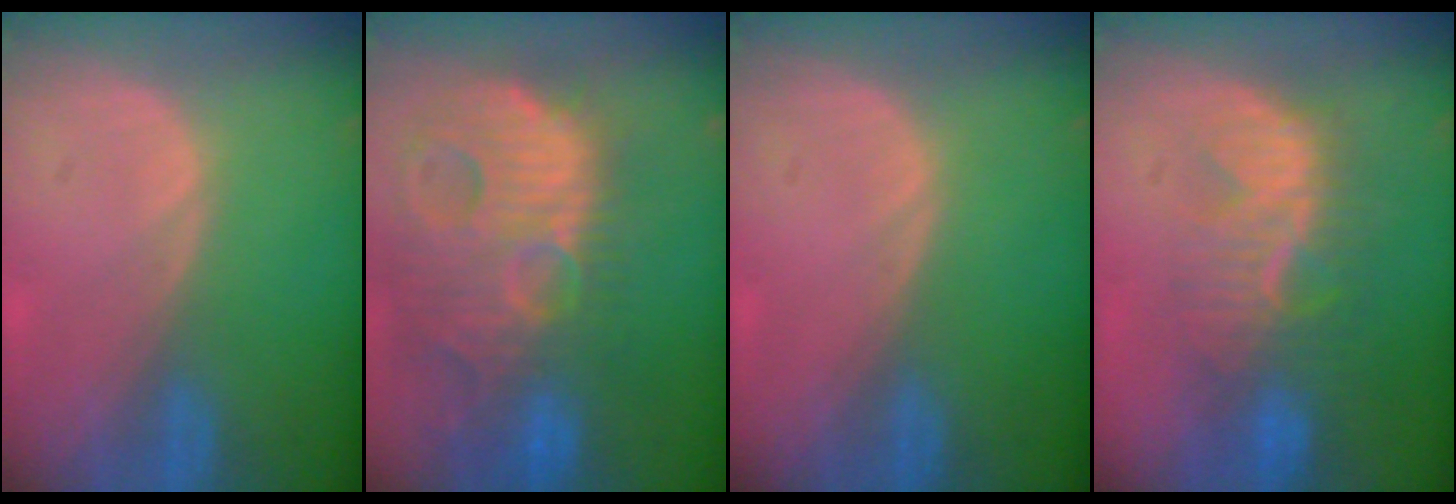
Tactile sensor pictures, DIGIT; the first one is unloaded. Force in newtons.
{"total": 15.0, "press": 13.0, "slide": 7.4}
{"total": 0.0}
{"total": 8.6, "press": 8.1, "slide": 3.0}